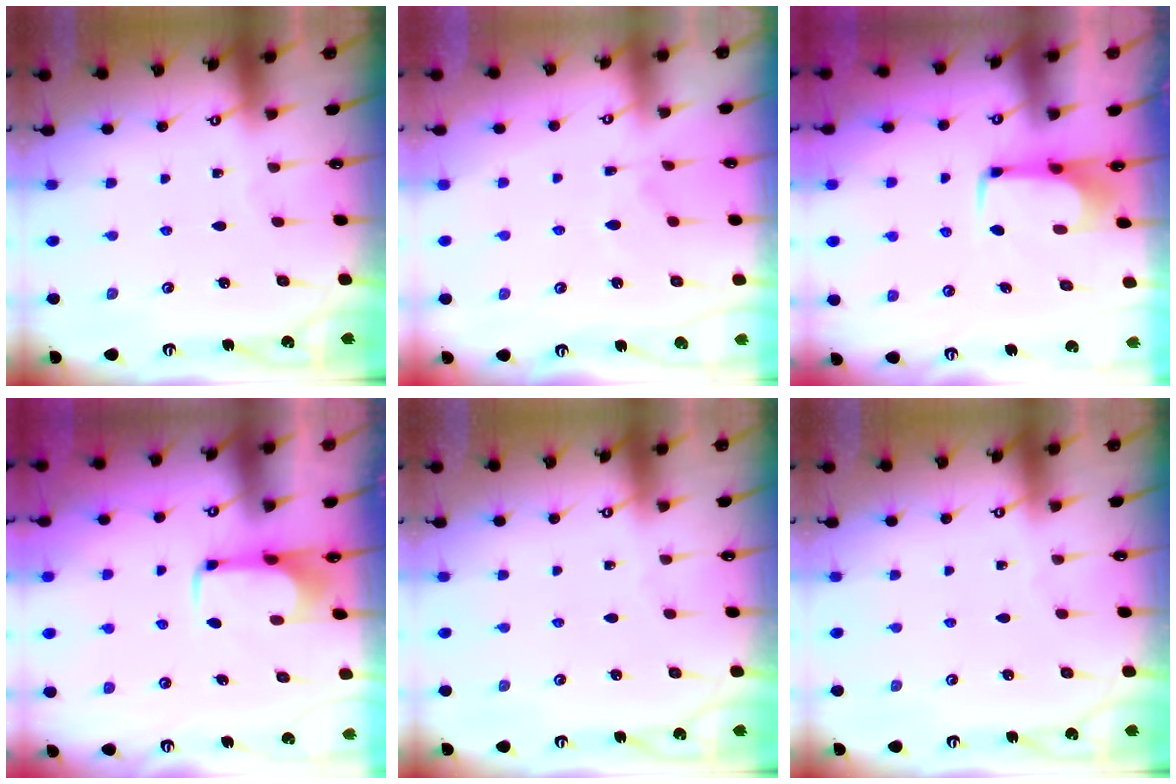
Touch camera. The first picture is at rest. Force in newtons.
{"total": 6.2, "press": 6.0, "slide": 1.4}
{"total": 1.7, "press": 1.6, "slide": 0.6}
{"total": 2.0, "press": 1.9, "slide": 0.4}
{"total": 0.0}
{"total": 0.0}